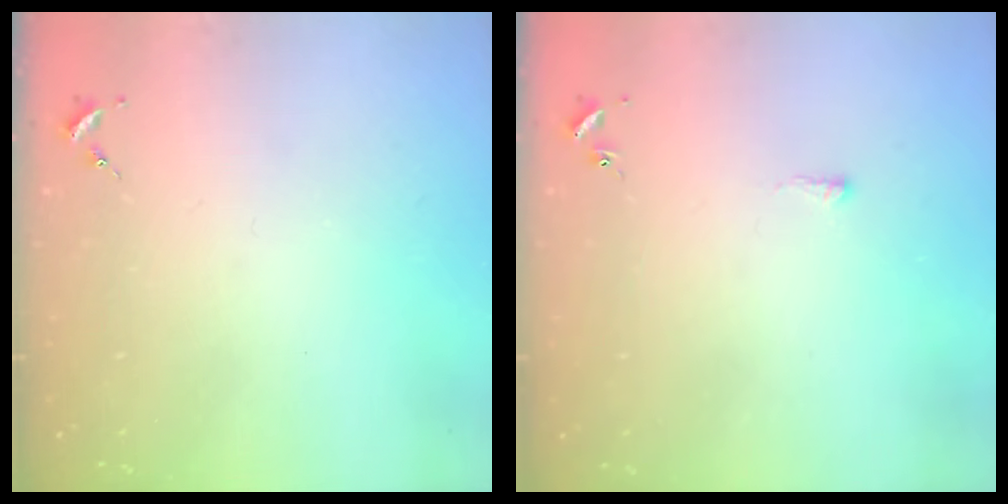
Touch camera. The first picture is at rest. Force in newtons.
{"total": 1.5, "press": 1.5, "slide": 0.4}